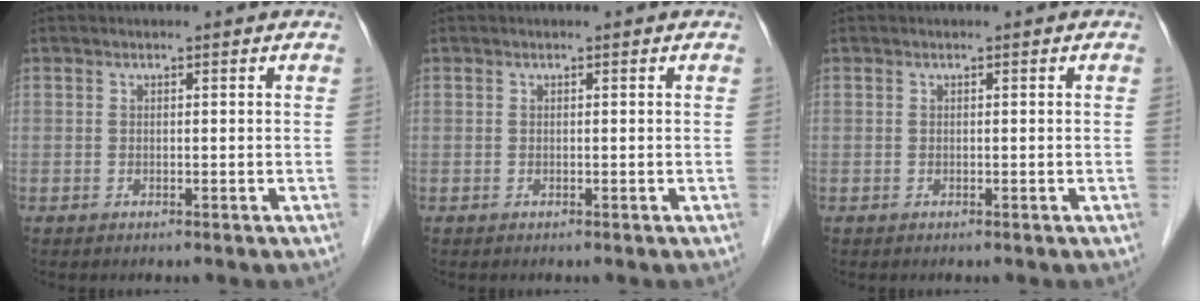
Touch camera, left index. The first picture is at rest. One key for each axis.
{"total": 0.0}
{"total": 0.0}